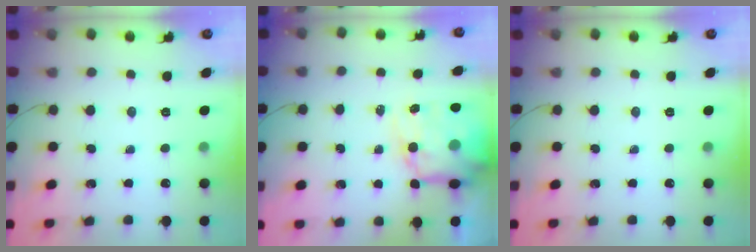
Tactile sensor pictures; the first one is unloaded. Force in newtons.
{"total": 13.7, "press": 13.3, "slide": 3.5}
{"total": 0.0}